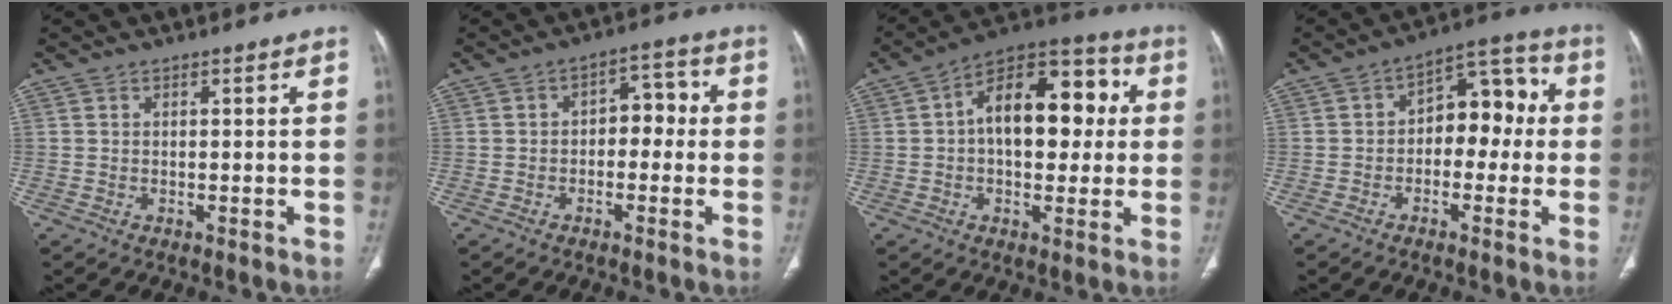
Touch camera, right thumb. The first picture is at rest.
{"total": 5.7, "force": [-0.5, 3.7, 4.3], "torque": [-0.035, 0.029, -0.017]}
{"total": 17.4, "force": [2.1, 10.1, 14.1], "torque": [-0.178, 0.037, 0.025]}
{"total": 10.7, "force": [-0.2, 6.8, 8.2], "torque": [-0.072, 0.044, -0.016]}